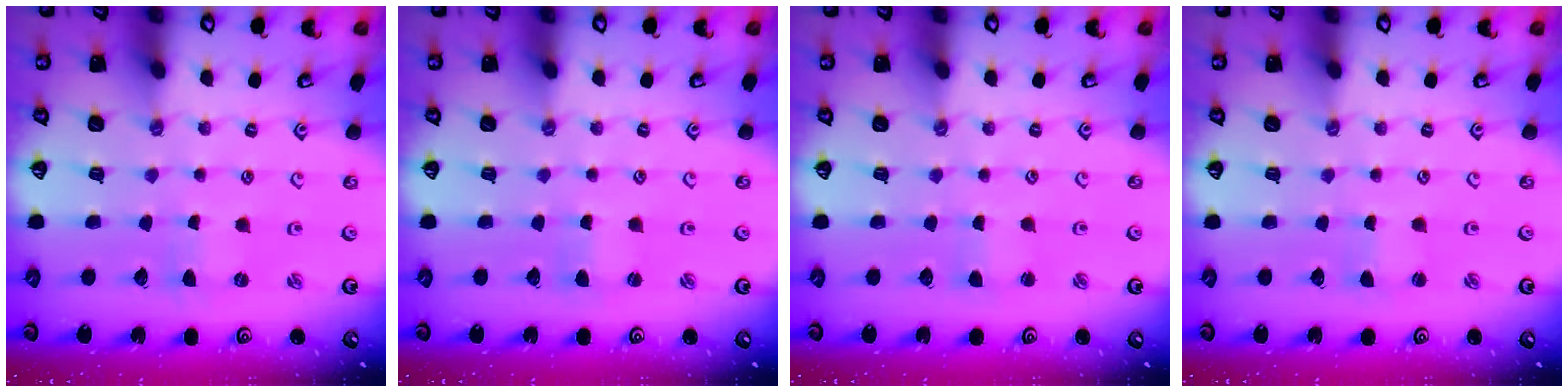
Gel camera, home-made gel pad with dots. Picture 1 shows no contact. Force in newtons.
{"total": 0.8, "press": 0.8, "slide": 0.2}
{"total": 1.7, "press": 1.7, "slide": 0.2}
{"total": 0.0}